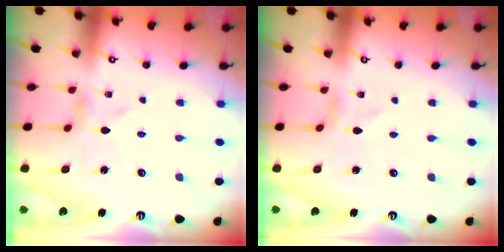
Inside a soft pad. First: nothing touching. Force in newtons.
{"total": 0.6, "press": 0.6, "slide": 0.2}